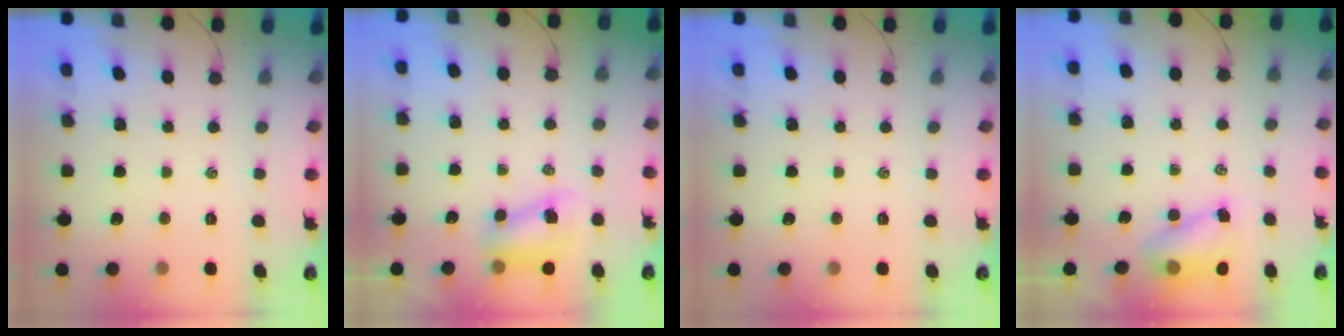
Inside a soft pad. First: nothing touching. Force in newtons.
{"total": 8.2, "press": 8.1, "slide": 1.2}
{"total": 0.0}
{"total": 6.0, "press": 5.9, "slide": 0.7}